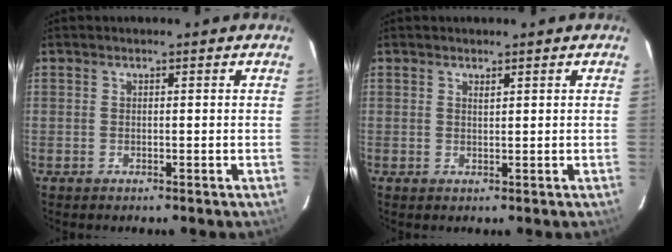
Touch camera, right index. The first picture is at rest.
{"total": 0.9, "force": [0.6, 0.3, 0.6], "torque": [-0.009, 0.002, 0.012]}